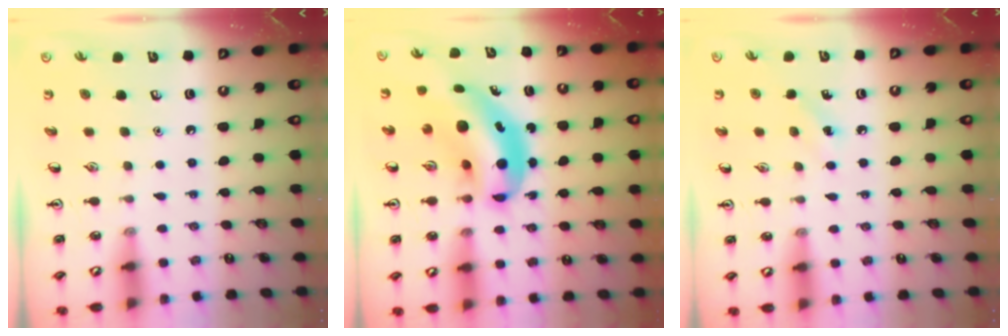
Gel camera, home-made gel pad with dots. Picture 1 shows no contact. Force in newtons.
{"total": 10.9, "press": 10.3, "slide": 3.5}
{"total": 6.7, "press": 6.2, "slide": 2.4}